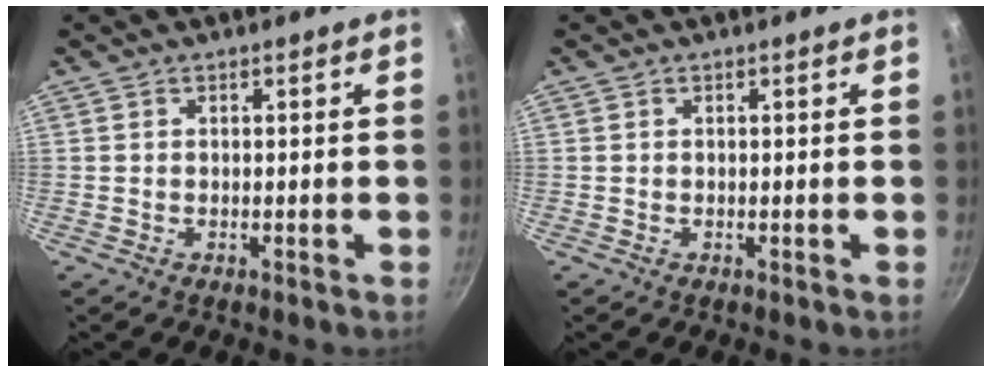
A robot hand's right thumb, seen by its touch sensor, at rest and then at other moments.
{"total": 0.0}